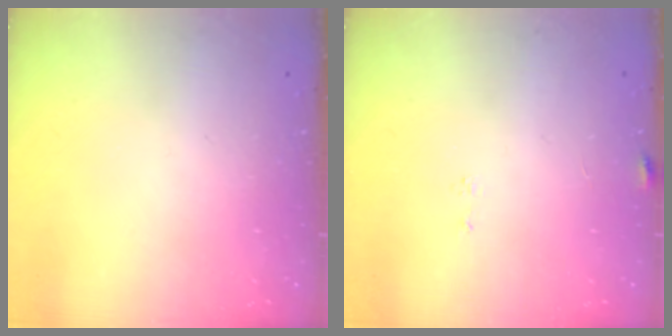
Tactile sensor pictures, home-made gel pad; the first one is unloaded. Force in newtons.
{"total": 5.4, "press": 5.4, "slide": 0.2}